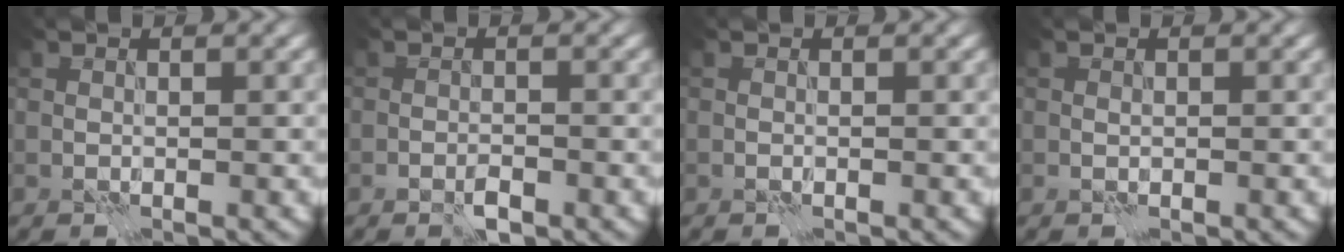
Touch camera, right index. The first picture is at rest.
{"total": 1.6, "force": [-1.0, 0.8, 1.0], "torque": [-0.018, 0.002, -0.019]}
{"total": 0.0}
{"total": 0.6, "force": [0.1, 0.4, 0.4], "torque": [-0.009, 0.001, 0.000]}